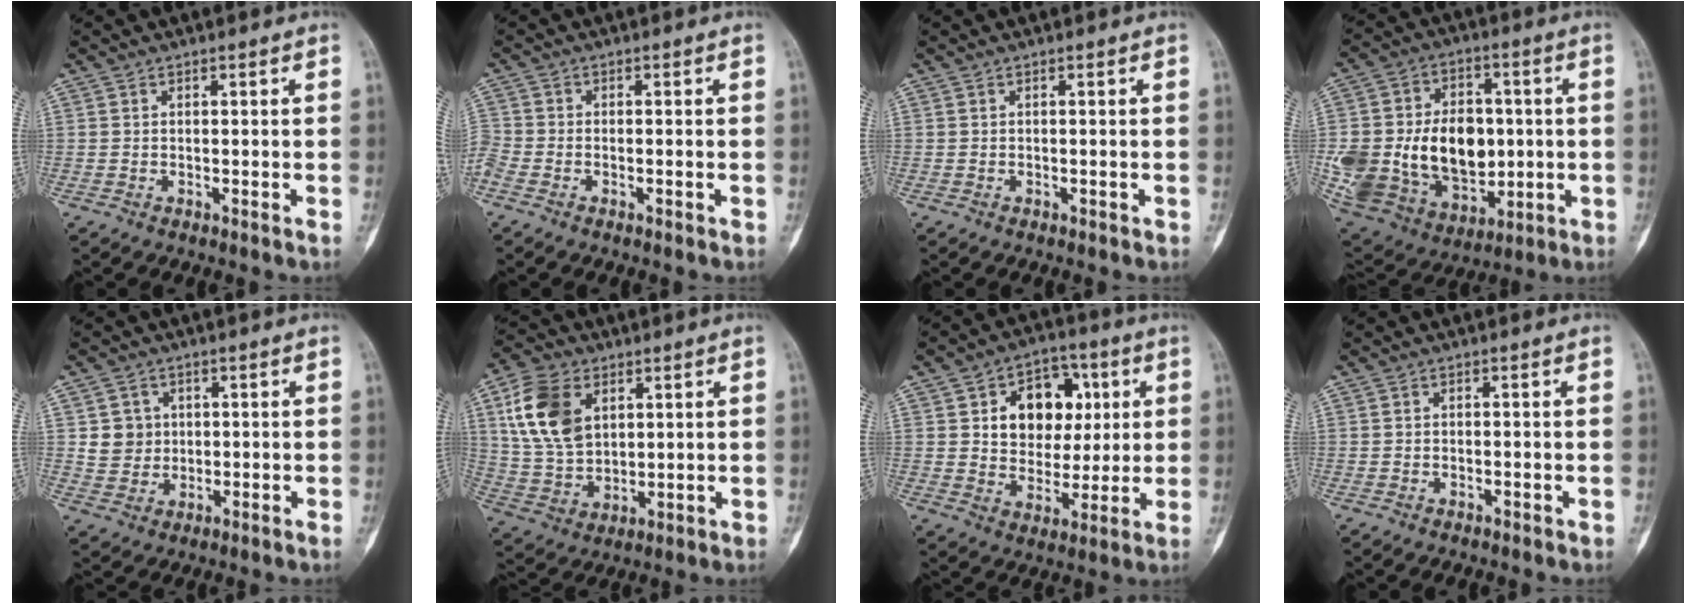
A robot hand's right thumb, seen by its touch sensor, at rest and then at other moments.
{"total": 4.3, "force": [-2.0, 3.1, 2.2], "torque": [-0.062, 0.008, -0.046]}
{"total": 0.0}
{"total": 29.3, "force": [-1.2, 21.0, 20.5], "torque": [-0.398, 0.016, 0.011]}
{"total": 5.3, "force": [0.8, 5.0, 1.5], "torque": [0.005, 0.001, 0.016]}
{"total": 14.4, "force": [4.8, 9.8, 9.4], "torque": [-0.162, -0.009, 0.099]}
{"total": 14.1, "force": [3.7, 10.6, 8.6], "torque": [-0.072, 0.003, 0.060]}
{"total": 0.6, "force": [-0.2, 0.5, 0.1], "torque": [0.005, 0.004, -0.006]}